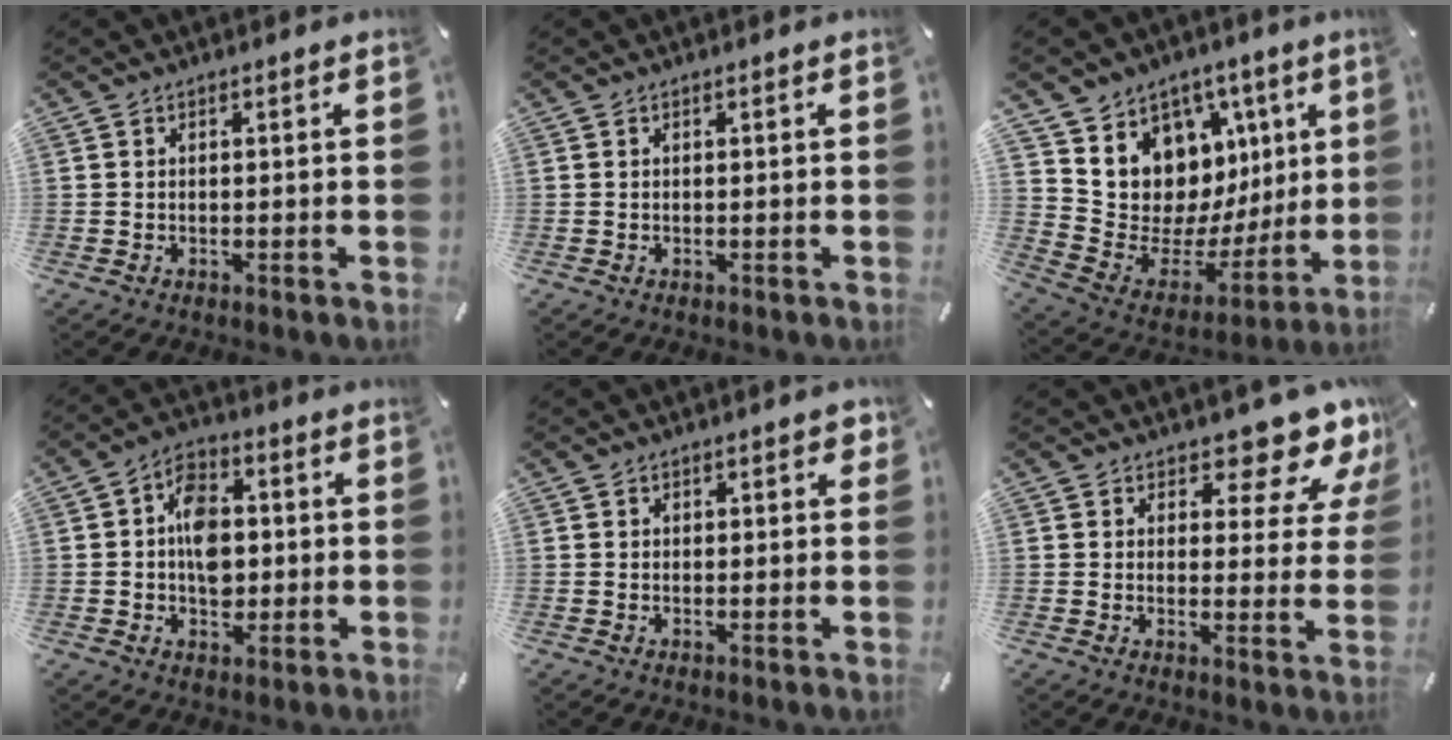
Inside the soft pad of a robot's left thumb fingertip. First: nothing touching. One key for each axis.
{"total": 0.0}
{"total": 11.7, "fx": 4.9, "fy": 10.4, "fz": 2.2, "tx": -0.024, "ty": -0.083, "tz": 0.108}
{"total": 9.8, "fx": -0.1, "fy": 7.2, "fz": 6.7, "tx": -0.103, "ty": 0.006, "tz": -0.003}
{"total": 1.4, "fx": 0.8, "fy": 0.8, "fz": 0.7, "tx": 0.001, "ty": -0.003, "tz": 0.010}
{"total": 10.0, "fx": 7.6, "fy": 3.9, "fz": 5.1, "tx": -0.060, "ty": -0.063, "tz": 0.128}